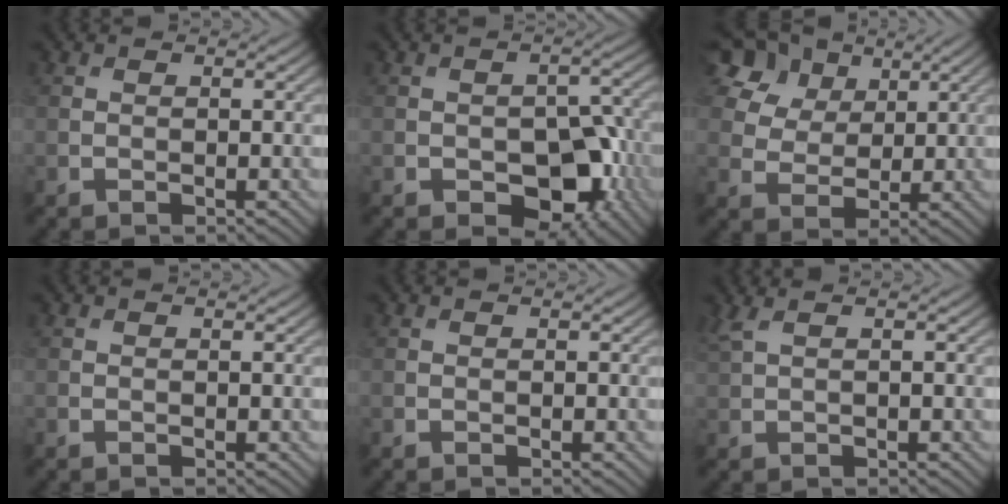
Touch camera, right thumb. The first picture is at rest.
{"total": 8.2, "force": [-3.0, 5.0, 5.8], "torque": [-0.077, -0.010, -0.045]}
{"total": 11.5, "force": [6.5, 7.9, 5.4], "torque": [-0.165, 0.018, 0.133]}
{"total": 0.0}
{"total": 0.0}
{"total": 2.3, "force": [1.4, 0.6, 1.7], "torque": [-0.045, 0.011, 0.032]}